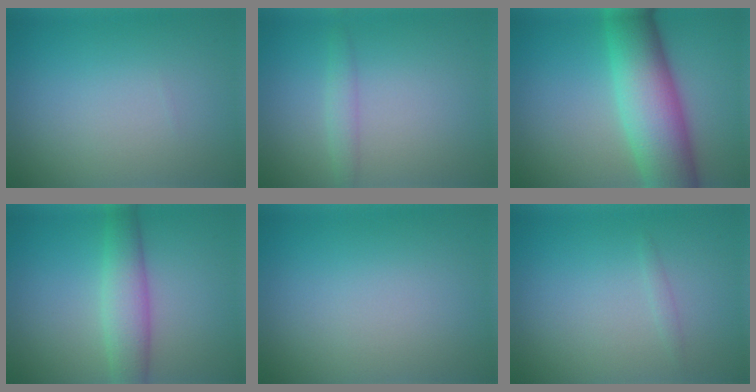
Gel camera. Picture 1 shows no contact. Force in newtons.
{"total": 1.4, "press": 1.4, "slide": 0.0}
{"total": 9.9, "press": 9.9, "slide": 0.2}
{"total": 4.2, "press": 4.2, "slide": 0.2}
{"total": 0.0}
{"total": 0.5, "press": 0.5, "slide": 0.0}